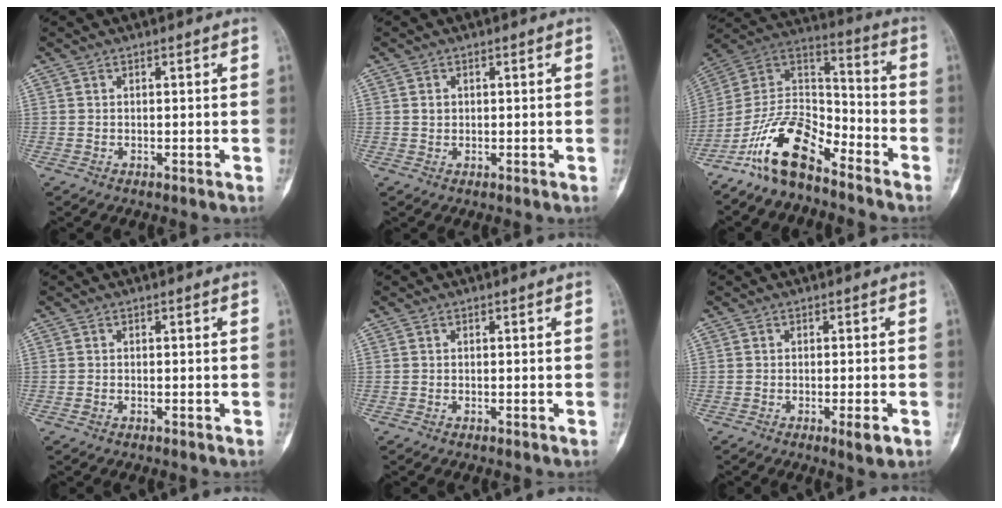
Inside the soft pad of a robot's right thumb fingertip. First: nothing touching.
{"total": 1.2, "force": [0.2, 1.0, 0.5], "torque": [-0.005, 0.002, 0.006]}
{"total": 15.3, "force": [-10.8, 6.1, 9.0], "torque": [-0.152, 0.093, -0.209]}
{"total": 0.6, "force": [-0.3, 0.4, 0.4], "torque": [-0.013, 0.005, -0.004]}
{"total": 0.0}
{"total": 3.1, "force": [-1.3, 0.5, 2.8], "torque": [-0.042, -0.005, -0.020]}